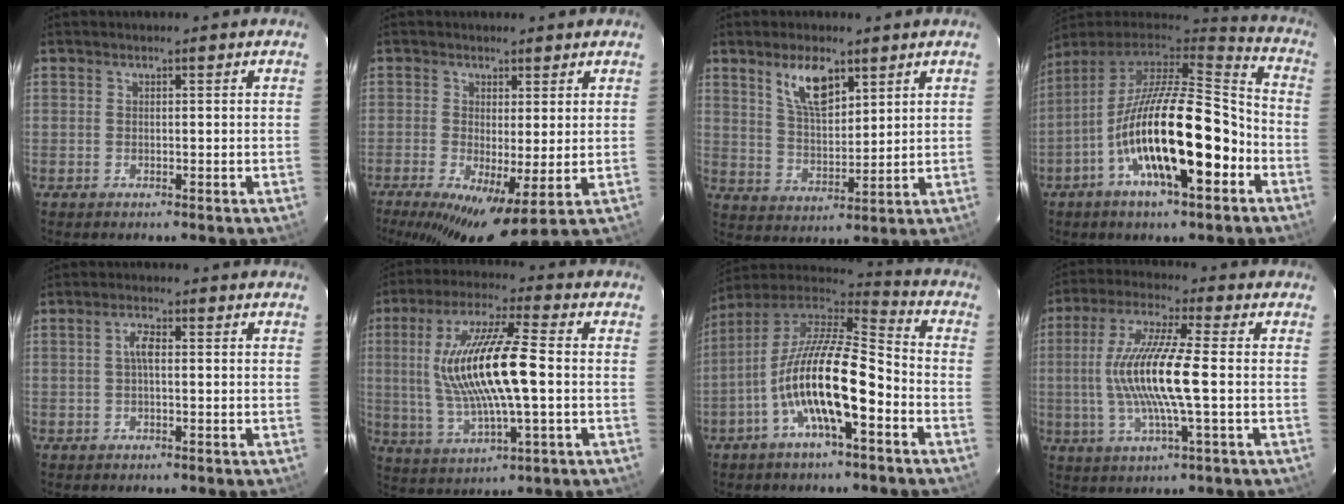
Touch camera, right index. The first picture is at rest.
{"total": 9.1, "force": [-1.8, 3.3, 8.3], "torque": [-0.149, -0.011, -0.029]}
{"total": 8.7, "force": [5.2, 3.6, 6.0], "torque": [-0.106, 0.003, 0.105]}
{"total": 22.9, "force": [-8.3, 6.7, 20.2], "torque": [-0.343, -0.021, -0.149]}
{"total": 2.4, "force": [0.1, 0.8, 2.3], "torque": [-0.047, 0.008, 0.001]}
{"total": 16.9, "force": [0.4, 3.4, 16.5], "torque": [-0.315, 0.001, 0.016]}
{"total": 17.4, "force": [-6.6, 4.5, 15.4], "torque": [-0.284, -0.011, -0.129]}
{"total": 14.0, "force": [-0.9, 1.1, 13.9], "torque": [-0.269, -0.001, -0.018]}